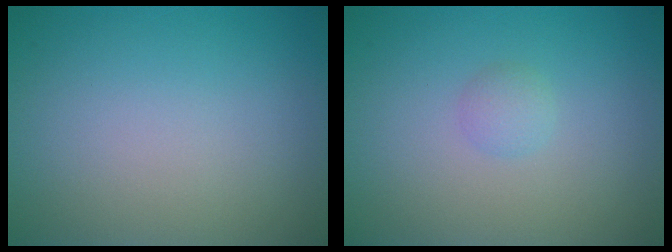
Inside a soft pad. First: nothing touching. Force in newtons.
{"total": 1.0, "press": 1.0, "slide": 0.1}